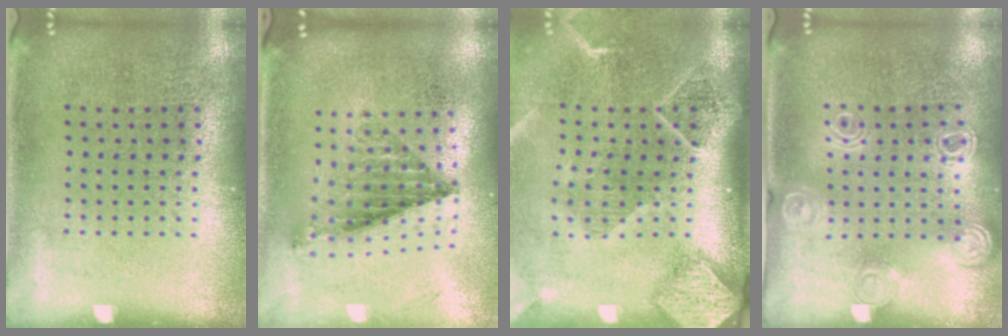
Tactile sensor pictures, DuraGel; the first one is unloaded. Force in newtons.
{"total": 0.9, "press": 0.8, "slide": 0.3}
{"total": 2.7, "press": 2.1, "slide": 1.7}
{"total": 1.4, "press": 1.3, "slide": 0.2}